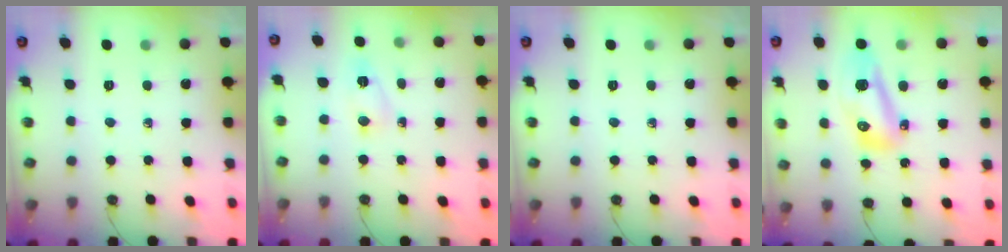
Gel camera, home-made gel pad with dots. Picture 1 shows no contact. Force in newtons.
{"total": 2.9, "press": 2.8, "slide": 0.6}
{"total": 0.0}
{"total": 10.6, "press": 10.5, "slide": 1.4}